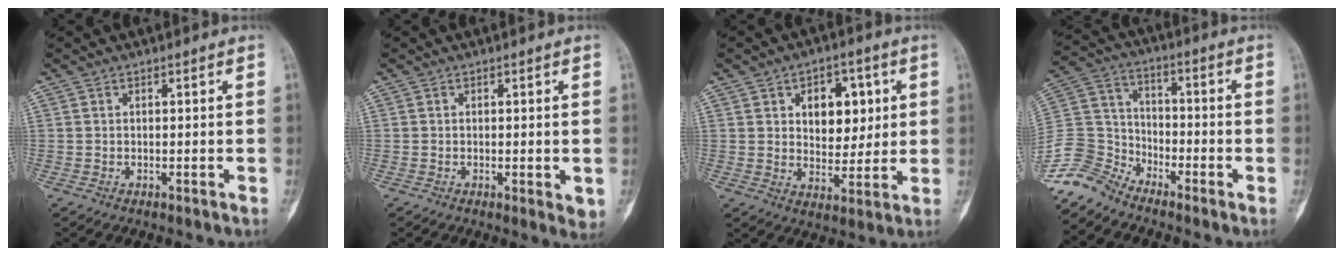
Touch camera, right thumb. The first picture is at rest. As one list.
[{"total": 2.9, "force": [-0.4, 0.9, 2.7], "torque": [-0.033, -0.008, -0.006]}, {"total": 10.5, "force": [3.0, 6.9, 7.3], "torque": [-0.054, -0.011, 0.049]}, {"total": 10.0, "force": [-8.7, 4.7, 1.3], "torque": [-0.028, 0.064, -0.186]}]